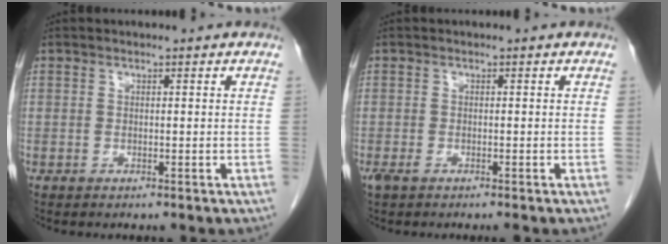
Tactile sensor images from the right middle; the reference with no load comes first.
{"total": 1.9, "force": [-1.4, 0.4, 1.2], "torque": [-0.020, -0.006, -0.022]}